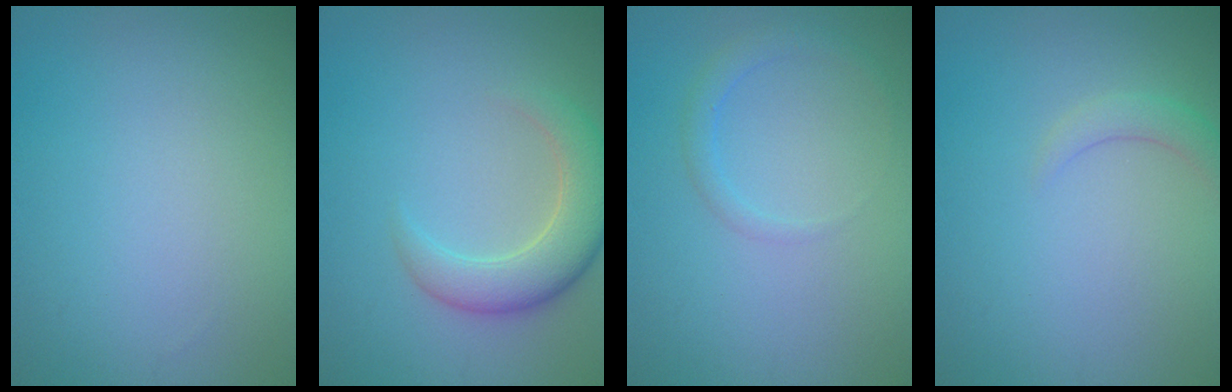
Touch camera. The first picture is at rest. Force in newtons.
{"total": 4.6, "press": 4.6, "slide": 0.5}
{"total": 1.5, "press": 1.5, "slide": 0.2}
{"total": 1.5, "press": 1.5, "slide": 0.2}